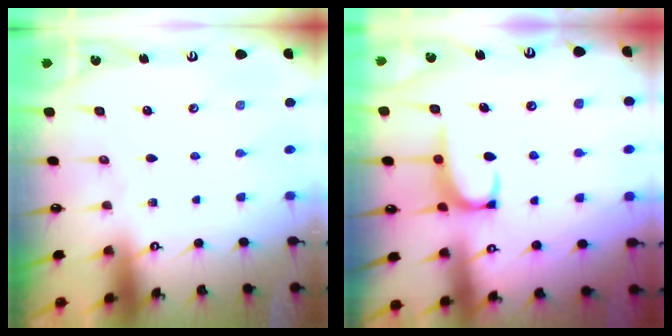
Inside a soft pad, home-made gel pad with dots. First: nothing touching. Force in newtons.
{"total": 2.2, "press": 2.1, "slide": 0.6}